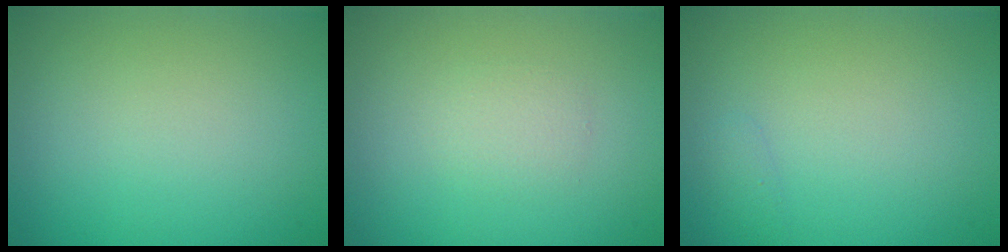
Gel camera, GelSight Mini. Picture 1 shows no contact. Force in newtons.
{"total": 1.2, "press": 1.2, "slide": 0.0}
{"total": 0.6, "press": 0.6, "slide": 0.0}